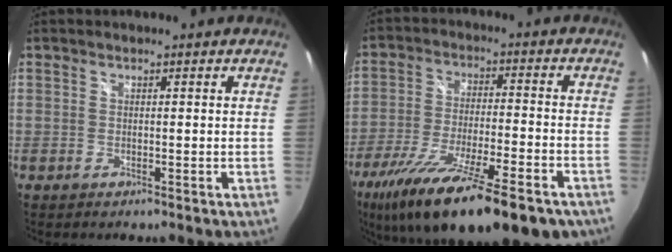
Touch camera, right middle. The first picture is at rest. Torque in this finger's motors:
{"motor_torque": [1.43, -0.71, 0.45, 0.21]}